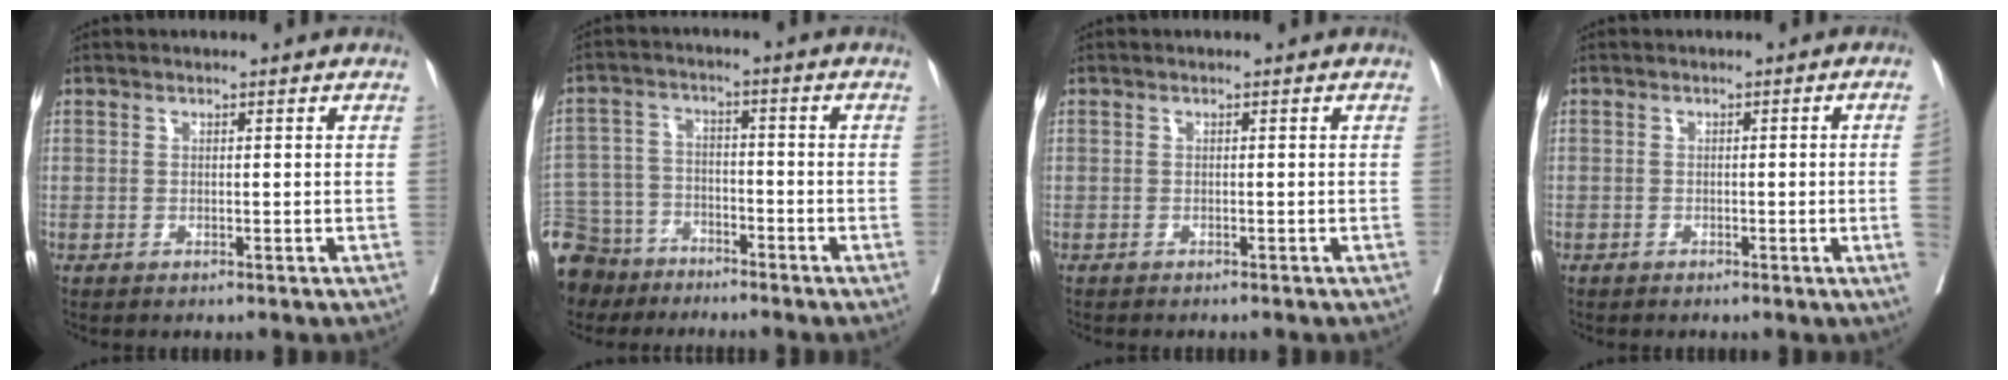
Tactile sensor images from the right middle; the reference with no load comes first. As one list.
[{"total": 14.7, "force": [-11.5, 8.5, 3.6], "torque": [-0.120, 0.003, -0.199]}, {"total": 1.9, "force": [-1.7, 0.4, 0.7], "torque": [-0.014, -0.003, -0.021]}, {"total": 2.8, "force": [-0.7, -0.8, 2.6], "torque": [-0.033, -0.002, -0.011]}]